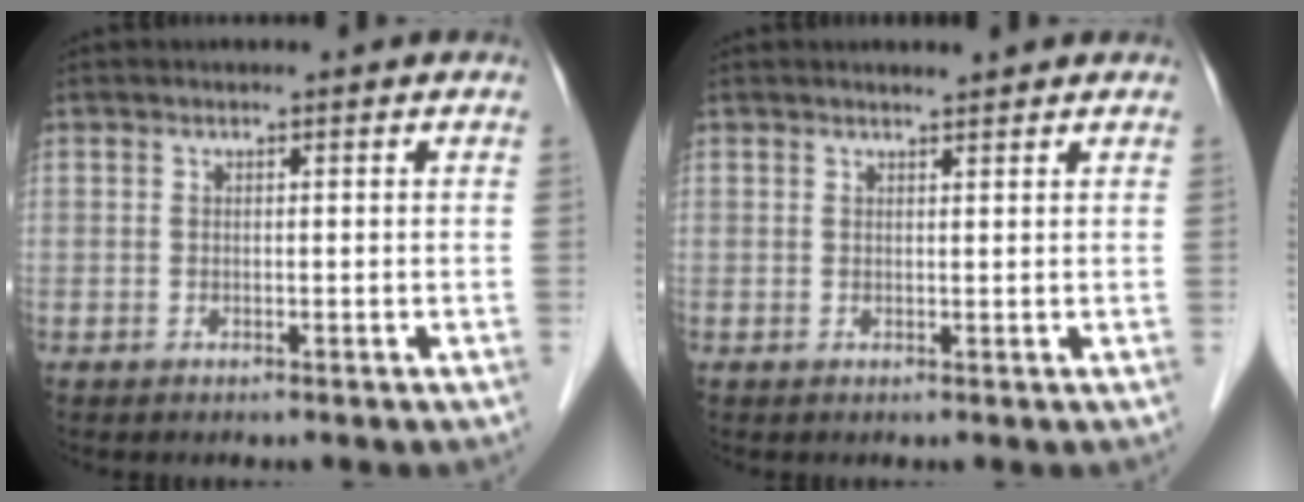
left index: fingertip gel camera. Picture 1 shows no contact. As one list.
[{"total": 1.6, "force": [1.5, 0.1, 0.6], "torque": [-0.013, 0.005, 0.025]}]